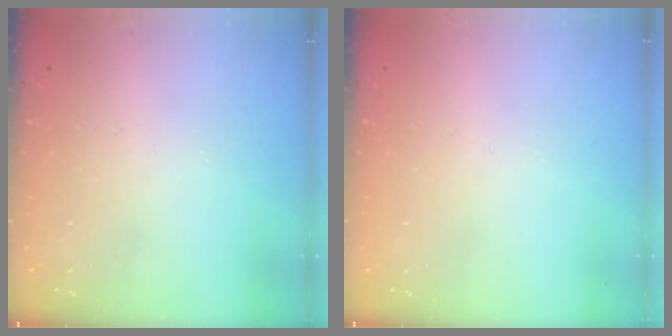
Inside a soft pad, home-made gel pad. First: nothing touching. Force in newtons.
{"total": 0.0}